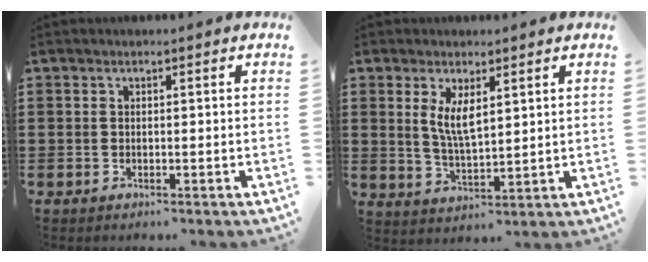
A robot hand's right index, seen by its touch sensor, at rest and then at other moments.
{"total": 4.7, "force": [1.7, 1.6, 4.1], "torque": [-0.085, 0.002, 0.030]}